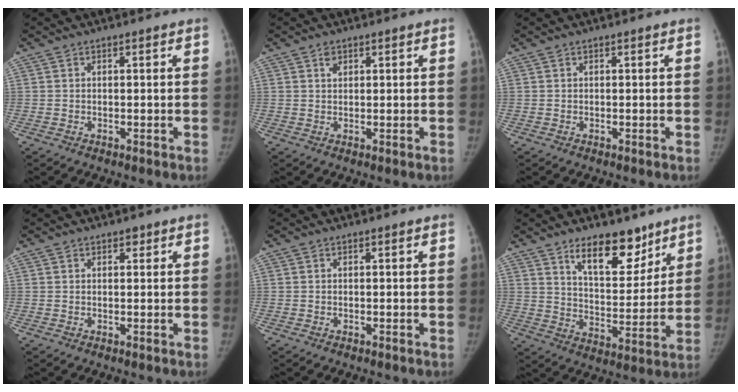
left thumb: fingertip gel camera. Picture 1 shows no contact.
{"total": 1.6, "force": [0.9, 1.1, 0.7], "torque": [-0.003, -0.004, 0.014]}
{"total": 0.0}
{"total": 1.1, "force": [0.8, 0.7, 0.5], "torque": [0.001, -0.004, 0.008]}
{"total": 0.0}
{"total": 13.6, "force": [9.2, 6.2, 7.8], "torque": [-0.078, -0.068, 0.155]}